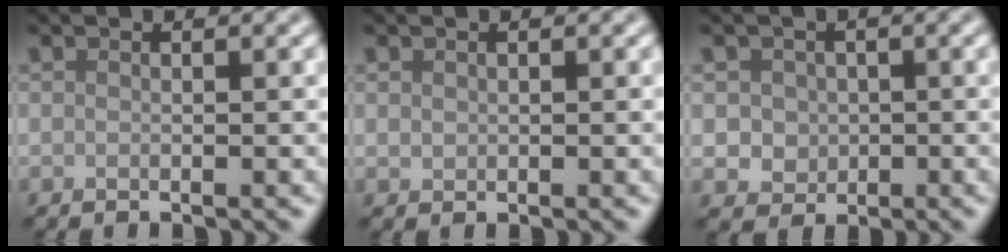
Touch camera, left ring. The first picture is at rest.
{"total": 0.7, "force": [0.3, 0.5, 0.2], "torque": [-0.003, -0.002, 0.008]}
{"total": 2.8, "force": [0.2, 2.5, 1.0], "torque": [-0.006, 0.003, -0.002]}